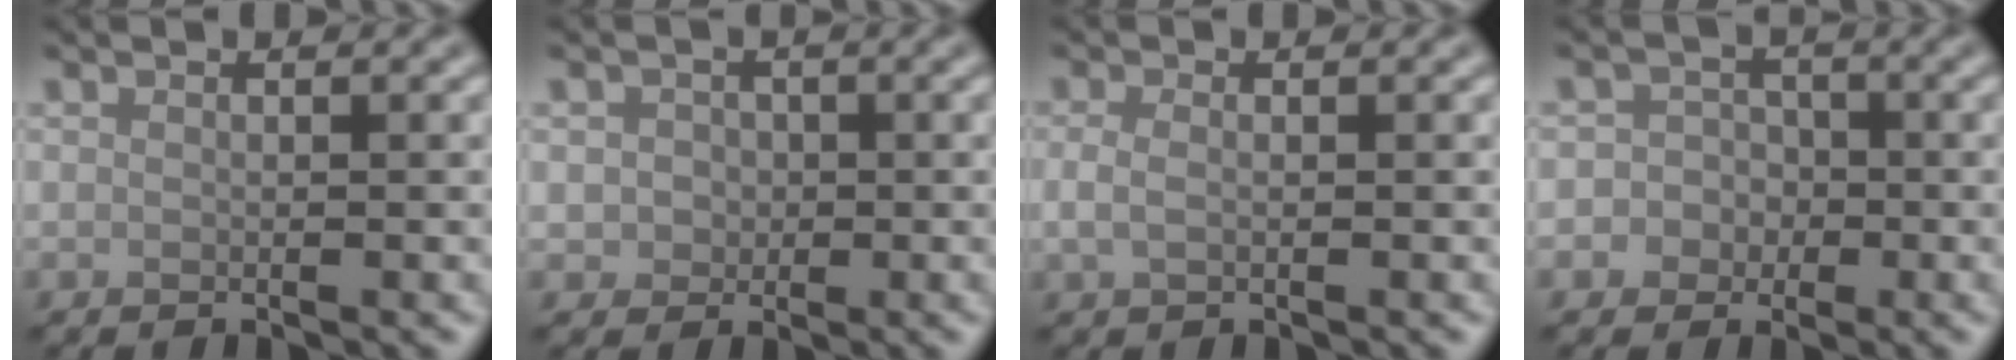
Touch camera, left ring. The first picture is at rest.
{"total": 1.9, "force": [0.1, 1.8, 0.7], "torque": [-0.003, -0.003, 0.001]}
{"total": 1.4, "force": [0.0, 0.8, 1.2], "torque": [-0.028, -0.002, -0.001]}
{"total": 3.3, "force": [-0.9, 3.2, 0.5], "torque": [0.026, 0.009, -0.032]}